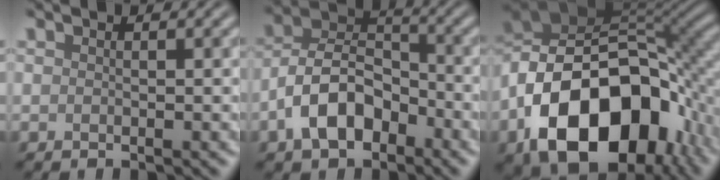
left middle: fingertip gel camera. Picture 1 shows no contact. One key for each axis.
{"total": 6.8, "fx": -3.1, "fy": 4.2, "fz": 4.4, "tx": -0.076, "ty": 0.008, "tz": -0.066}
{"total": 17.7, "fx": -6.4, "fy": 11.2, "fz": 12.2, "tx": -0.221, "ty": -0.015, "tz": -0.113}